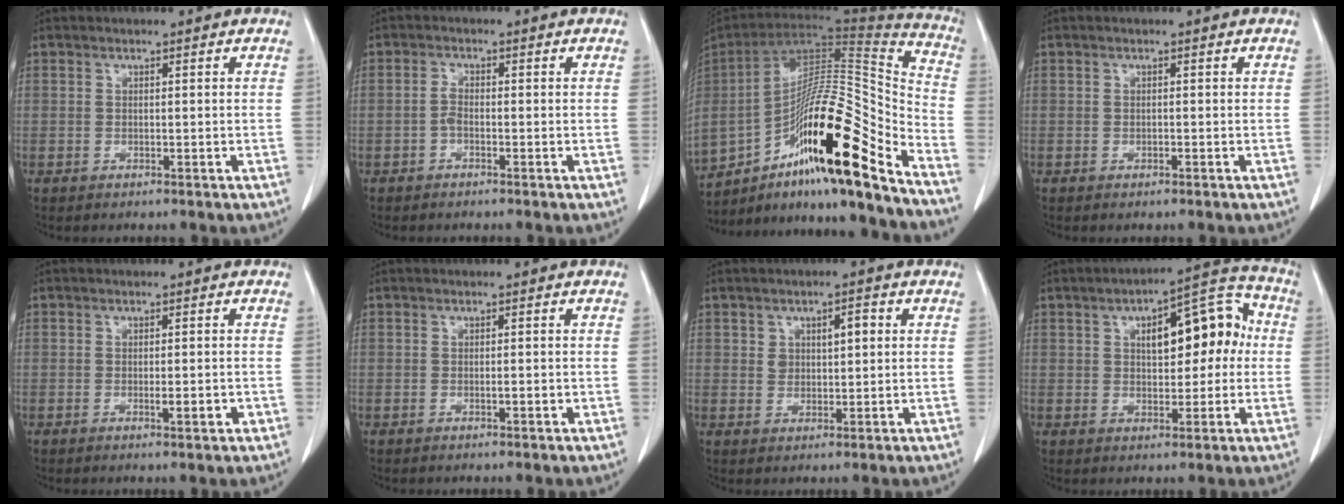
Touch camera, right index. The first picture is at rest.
{"total": 1.5, "force": [-0.7, 0.5, 1.2], "torque": [-0.021, 0.005, -0.017]}
{"total": 26.9, "force": [-14.9, 4.3, 21.9], "torque": [-0.354, 0.001, -0.250]}
{"total": 0.0}
{"total": 2.4, "force": [-0.8, 0.5, 2.2], "torque": [-0.036, -0.002, -0.009]}
{"total": 1.2, "force": [-0.3, 0.2, 1.1], "torque": [-0.021, 0.000, -0.005]}
{"total": 3.7, "force": [1.1, 2.1, 2.9], "torque": [-0.043, 0.009, 0.022]}
{"total": 12.1, "force": [2.2, 5.2, 10.7], "torque": [-0.141, 0.044, 0.035]}